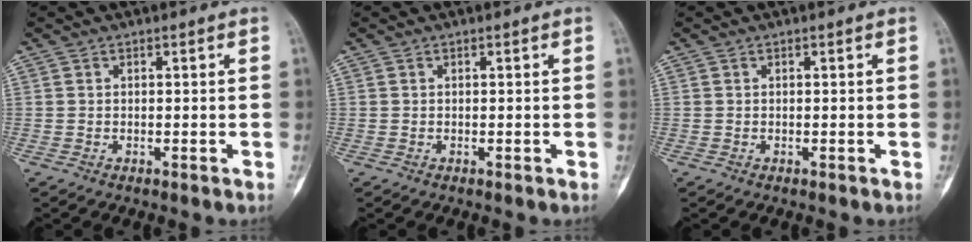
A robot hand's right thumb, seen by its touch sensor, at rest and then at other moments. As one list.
[{"total": 0.0}, {"total": 0.0}]